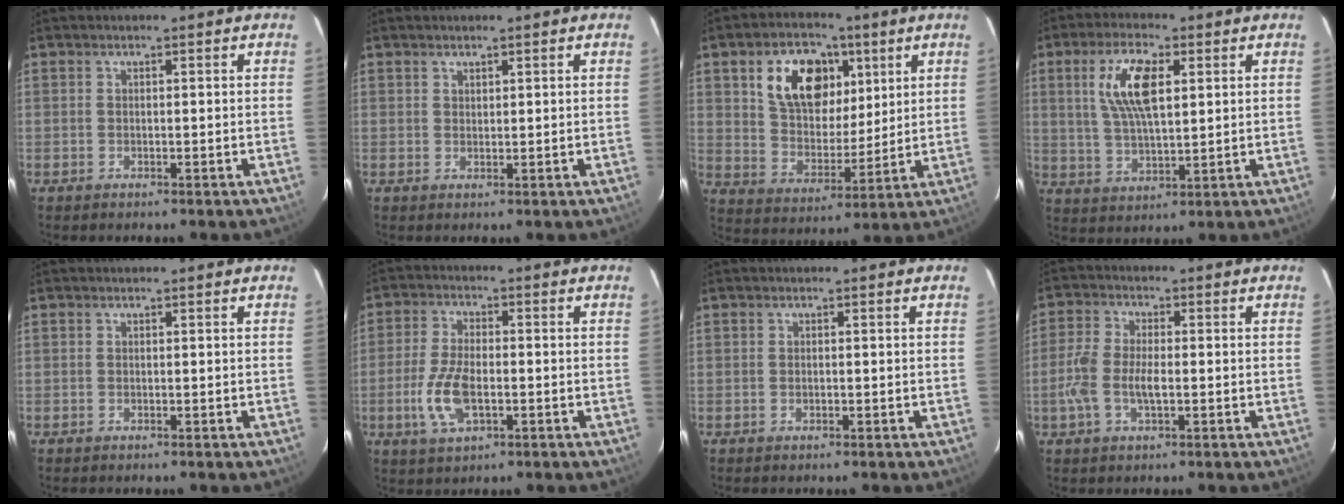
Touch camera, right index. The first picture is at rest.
{"total": 1.0, "force": [0.8, 0.5, 0.1], "torque": [-0.001, 0.003, 0.015]}
{"total": 15.0, "force": [6.3, 9.6, 9.6], "torque": [-0.177, 0.025, 0.119]}
{"total": 10.3, "force": [3.2, 3.9, 8.9], "torque": [-0.177, 0.010, 0.065]}
{"total": 0.0}
{"total": 8.9, "force": [-2.4, 4.1, 7.5], "torque": [-0.164, -0.004, -0.043]}
{"total": 0.7, "force": [-0.1, 0.6, 0.4], "torque": [-0.007, 0.000, -0.001]}
{"total": 6.8, "force": [-1.6, 3.0, 5.9], "torque": [-0.134, 0.003, -0.031]}